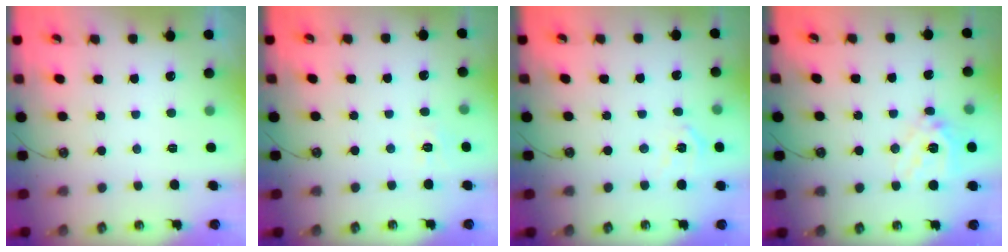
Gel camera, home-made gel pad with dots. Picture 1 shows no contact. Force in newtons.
{"total": 2.5, "press": 2.5, "slide": 0.5}
{"total": 6.5, "press": 6.4, "slide": 0.7}
{"total": 14.5, "press": 14.3, "slide": 2.3}